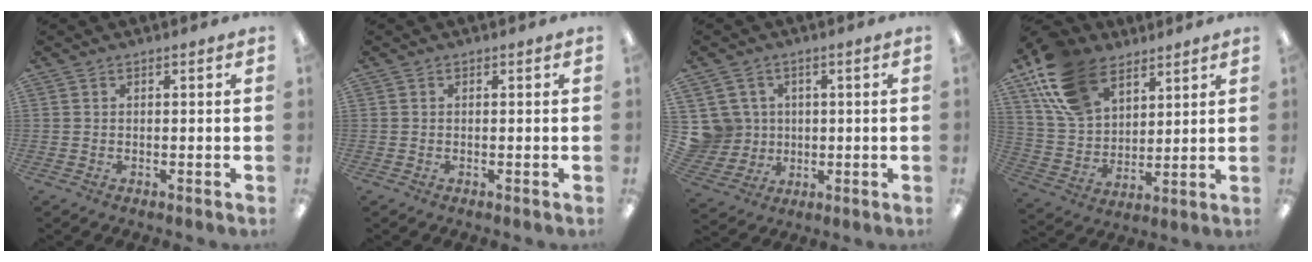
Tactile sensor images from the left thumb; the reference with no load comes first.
{"total": 0.0}
{"total": 7.7, "force": [1.8, 7.5, 0.4], "torque": [-0.037, -0.002, 0.044]}
{"total": 18.3, "force": [11.4, 11.0, 9.3], "torque": [-0.198, -0.031, 0.221]}